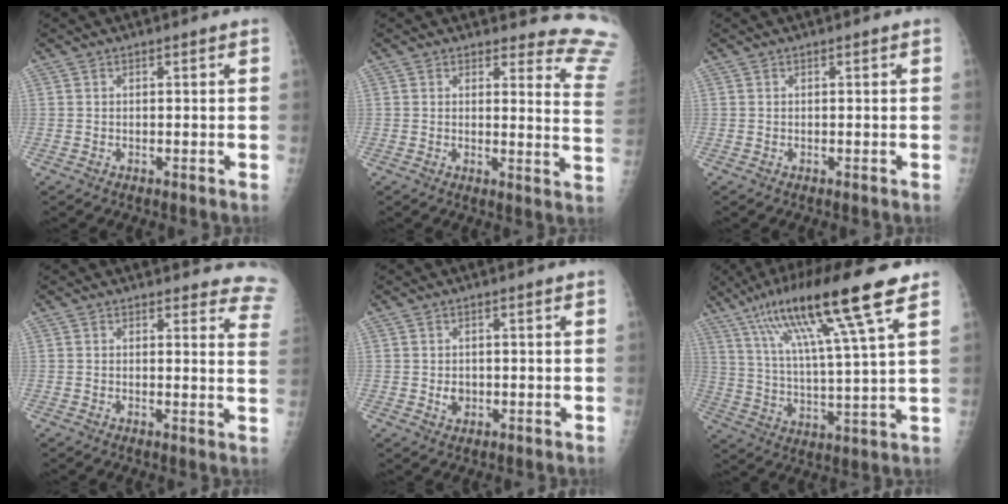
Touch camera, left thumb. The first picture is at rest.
{"total": 12.8, "force": [12.5, 2.4, 0.4], "torque": [0.050, -0.148, 0.092]}
{"total": 0.0}
{"total": 10.2, "force": [9.6, 3.2, 1.4], "torque": [0.040, -0.069, 0.063]}
{"total": 2.3, "force": [-0.3, 1.9, 1.3], "torque": [-0.009, 0.001, 0.000]}
{"total": 18.9, "force": [10.7, 1.9, 15.5], "torque": [-0.273, -0.023, 0.187]}